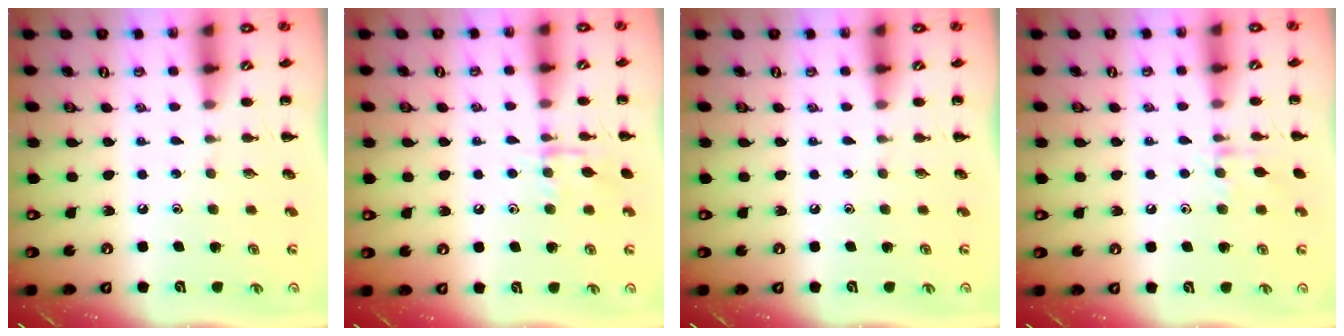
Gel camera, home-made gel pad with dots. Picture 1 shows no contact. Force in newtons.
{"total": 8.2, "press": 8.2, "slide": 0.6}
{"total": 0.0}
{"total": 7.1, "press": 7.0, "slide": 1.3}